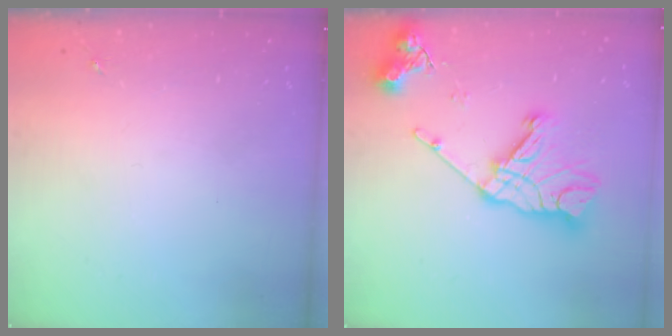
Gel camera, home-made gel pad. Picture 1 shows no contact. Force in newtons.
{"total": 18.6, "press": 18.5, "slide": 1.4}